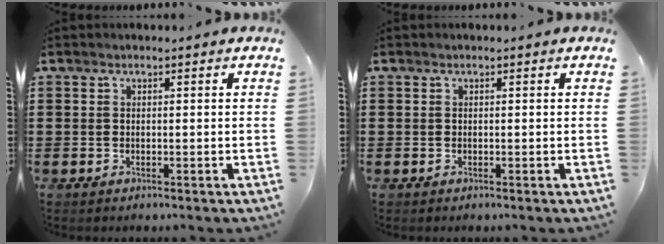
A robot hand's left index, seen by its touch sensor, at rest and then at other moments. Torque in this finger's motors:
{"motor_torque": [0.00, 0.00, 0.00, 0.00]}